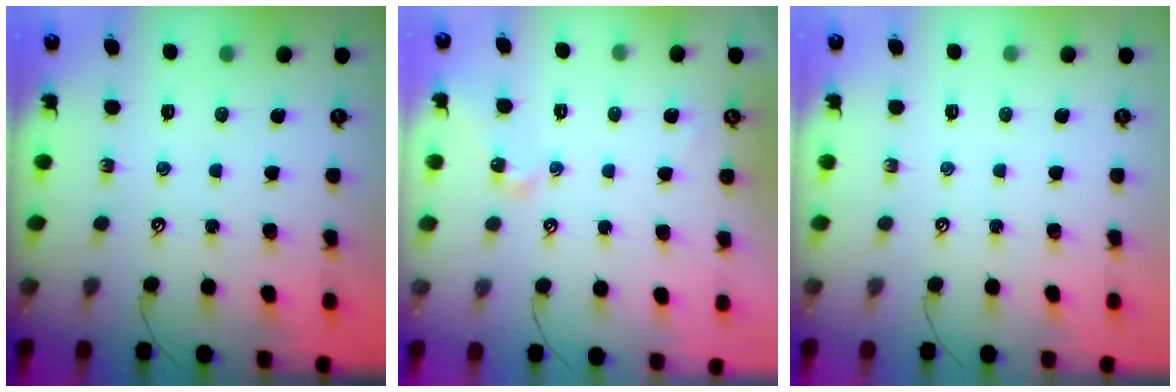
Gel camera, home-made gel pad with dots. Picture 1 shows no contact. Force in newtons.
{"total": 2.3, "press": 2.3, "slide": 0.2}
{"total": 0.0}